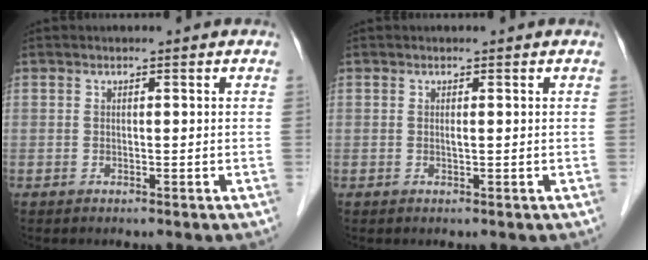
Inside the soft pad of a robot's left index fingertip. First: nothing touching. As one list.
[{"total": 0.0}]